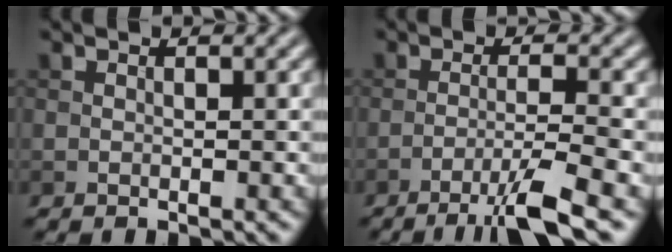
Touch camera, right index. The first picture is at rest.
{"total": 5.0, "force": [-3.1, 0.3, 4.0], "torque": [-0.061, 0.006, -0.064]}